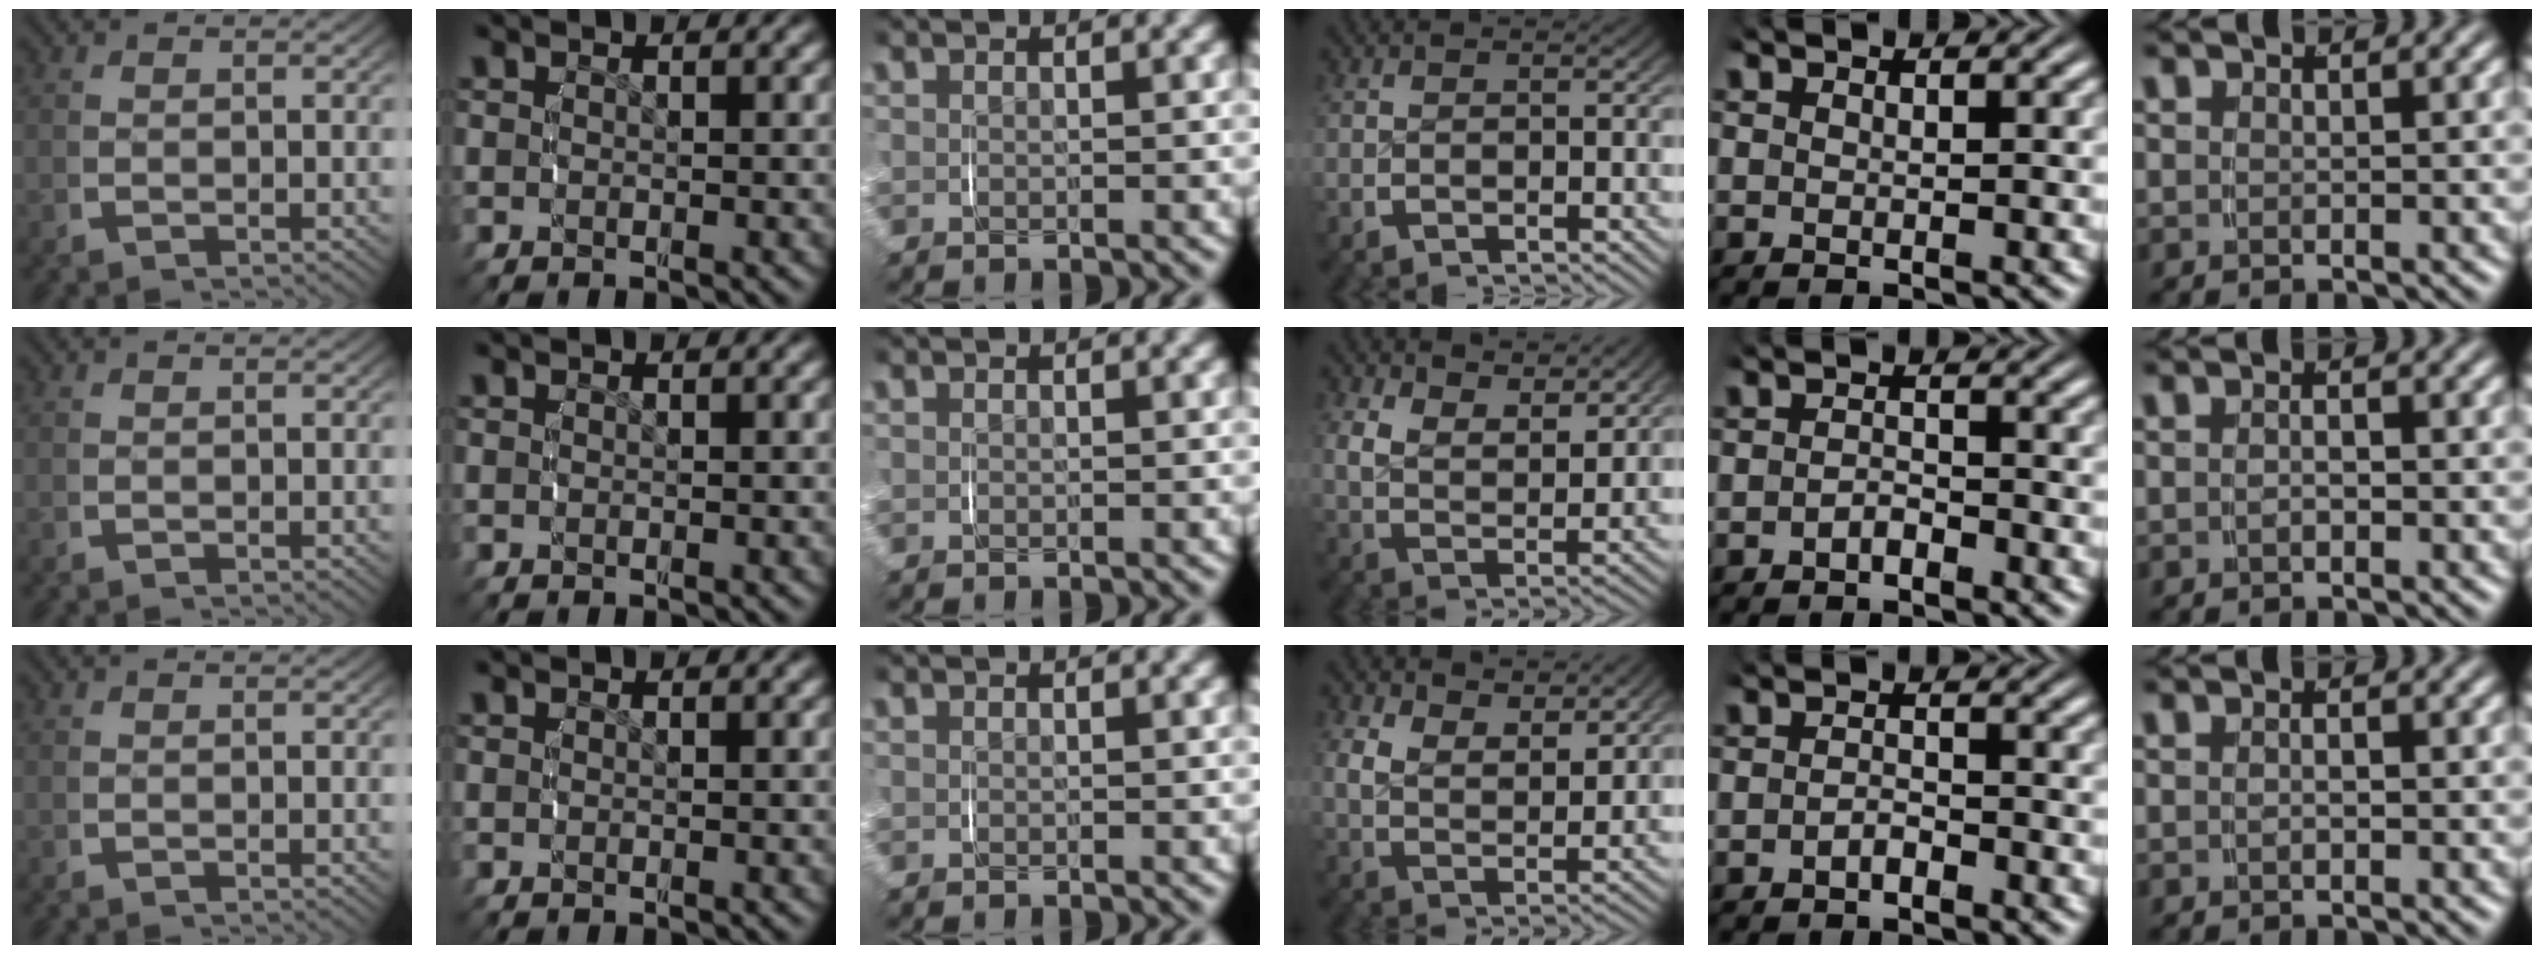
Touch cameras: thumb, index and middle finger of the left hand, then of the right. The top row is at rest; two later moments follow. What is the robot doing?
{"motion": "lift_and_place", "object": "pen bag"}